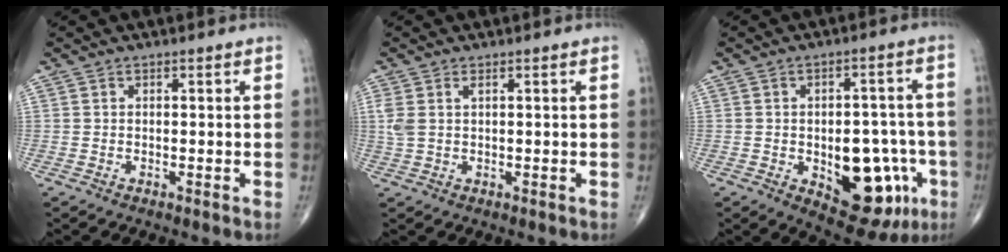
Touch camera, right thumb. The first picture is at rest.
{"total": 3.1, "force": [1.0, 1.4, 2.6], "torque": [-0.077, 0.012, 0.028]}
{"total": 16.3, "force": [-4.9, 8.8, 12.8], "torque": [-0.124, 0.023, -0.049]}